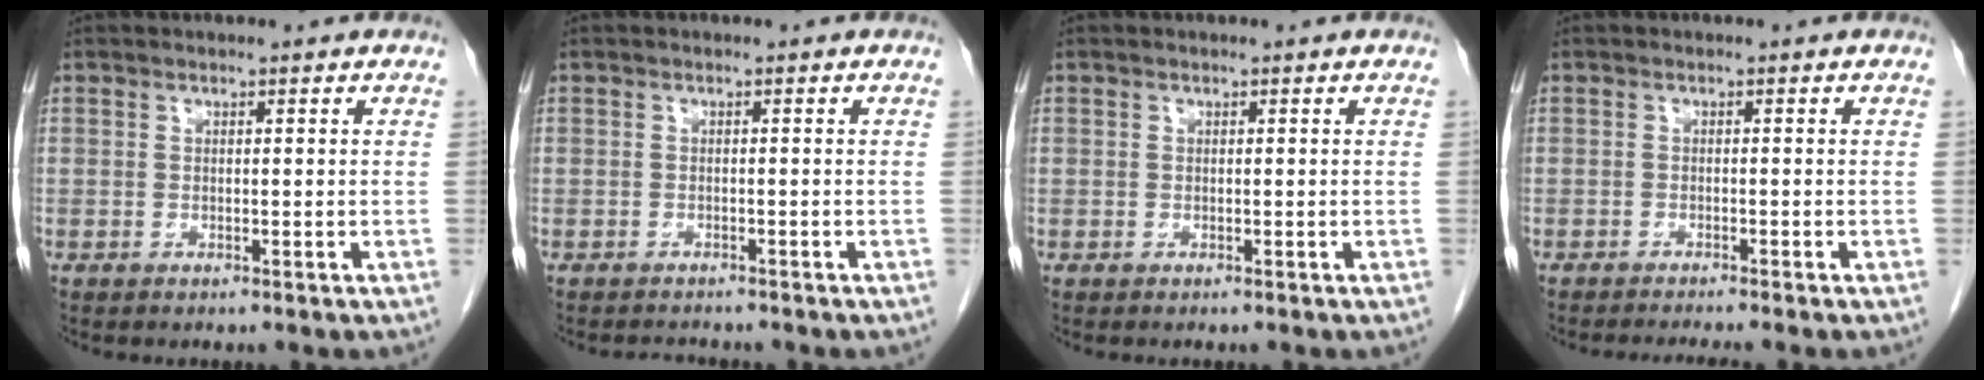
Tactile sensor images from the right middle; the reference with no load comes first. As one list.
[{"total": 1.6, "force": [-1.6, 0.4, 0.0], "torque": [-0.001, -0.005, -0.023]}, {"total": 0.0}, {"total": 3.6, "force": [-3.2, -0.6, 1.5], "torque": [-0.016, -0.007, -0.048]}]